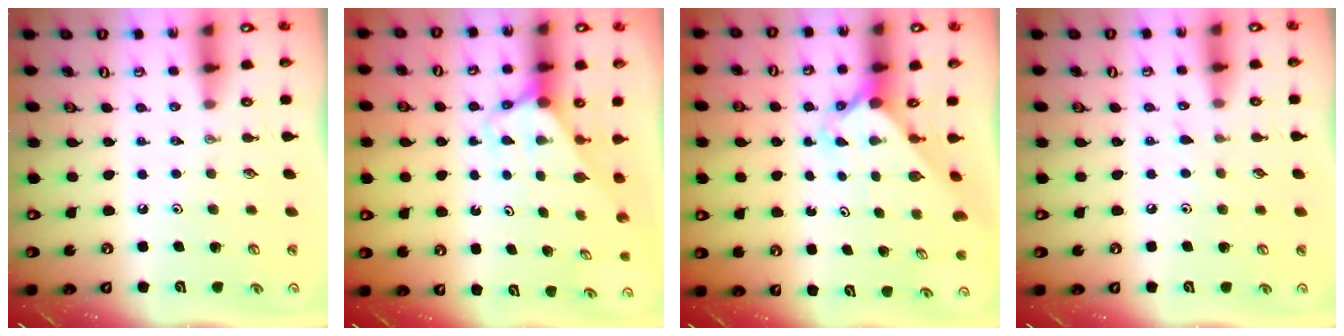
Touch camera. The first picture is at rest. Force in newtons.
{"total": 2.6, "press": 2.6, "slide": 0.1}
{"total": 2.4, "press": 2.4, "slide": 0.3}
{"total": 3.8, "press": 3.7, "slide": 0.4}